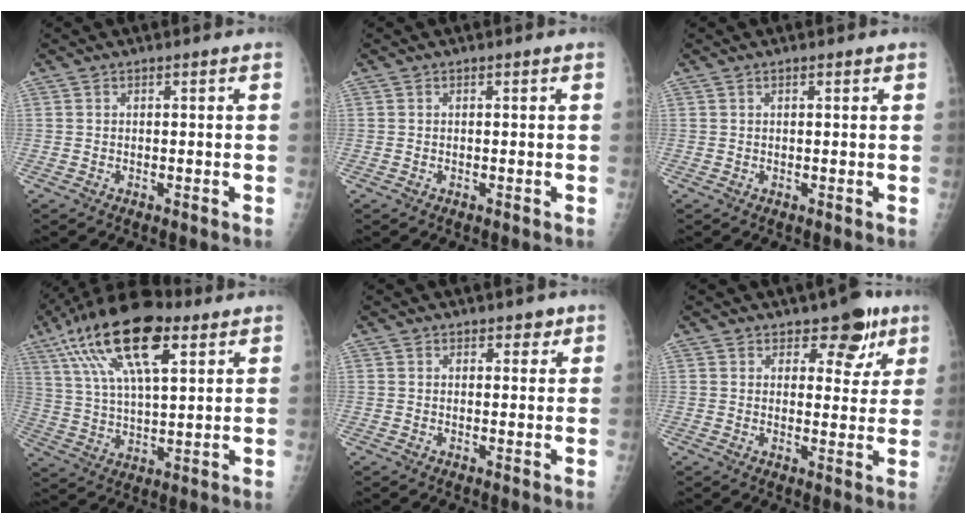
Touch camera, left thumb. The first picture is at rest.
{"total": 0.0}
{"total": 0.7, "force": [0.4, 0.3, 0.4], "torque": [-0.004, -0.001, 0.005]}
{"total": 20.2, "force": [10.1, 8.2, 15.5], "torque": [-0.276, -0.008, 0.179]}
{"total": 2.5, "force": [1.6, 1.6, 0.9], "torque": [0.012, -0.008, 0.019]}
{"total": 7.3, "force": [4.7, 4.3, 3.5], "torque": [-0.003, -0.022, 0.062]}